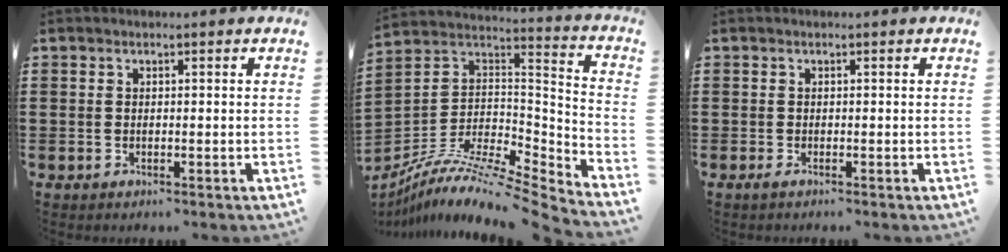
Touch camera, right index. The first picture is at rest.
{"total": 9.0, "force": [-7.8, 0.7, 4.4], "torque": [-0.079, -0.003, -0.158]}
{"total": 0.7, "force": [-0.6, -0.1, 0.2], "torque": [-0.004, -0.004, -0.012]}